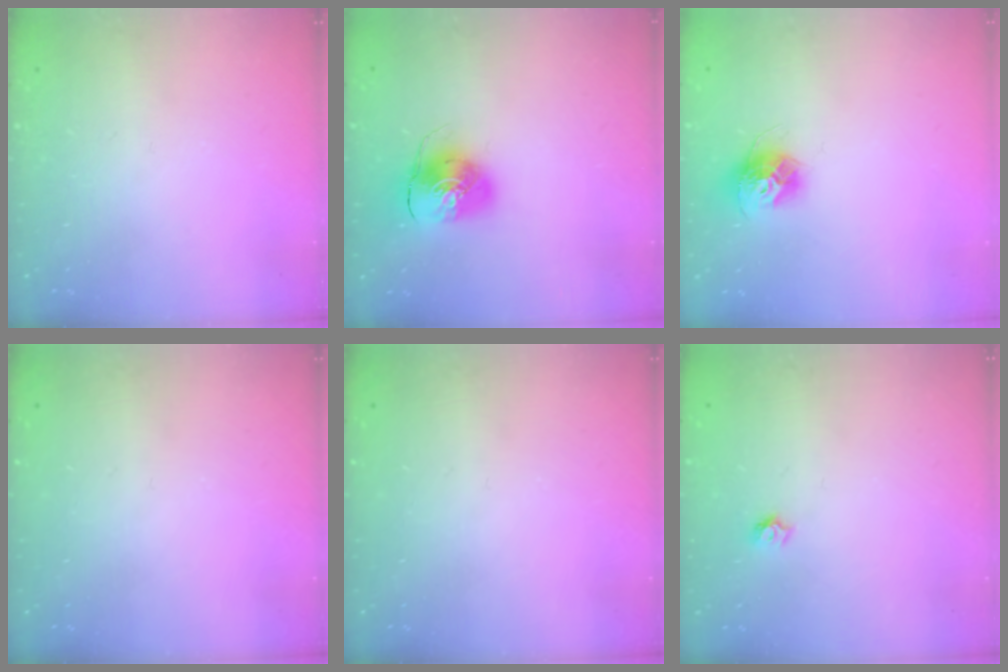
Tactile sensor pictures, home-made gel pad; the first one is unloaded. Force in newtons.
{"total": 10.1, "press": 10.1, "slide": 0.7}
{"total": 11.2, "press": 11.2, "slide": 0.8}
{"total": 0.0}
{"total": 0.0}
{"total": 4.2, "press": 4.2, "slide": 0.4}